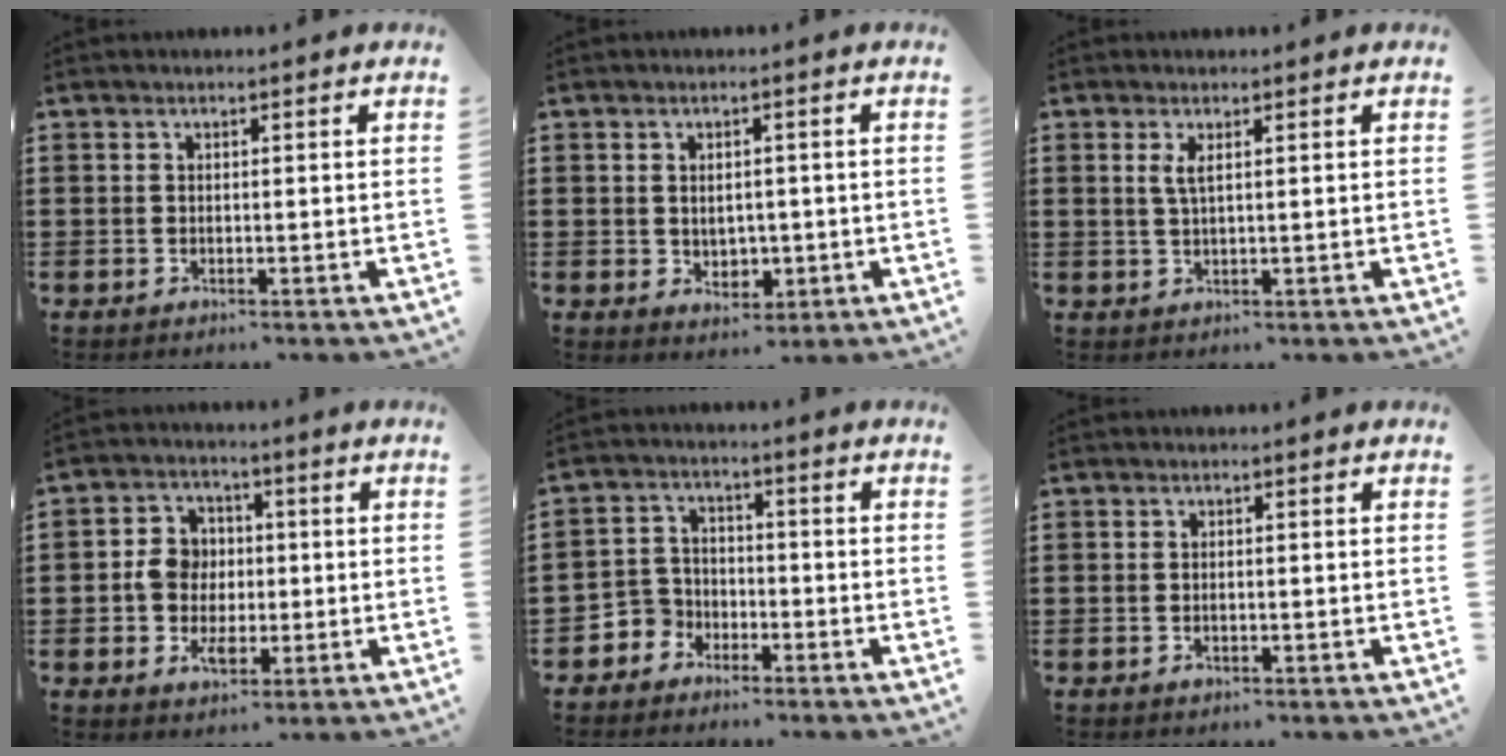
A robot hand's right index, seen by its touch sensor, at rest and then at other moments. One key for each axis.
{"total": 2.5, "fx": 0.2, "fy": 2.1, "fz": 1.4, "tx": -0.026, "ty": 0.005, "tz": 0.000}
{"total": 2.1, "fx": 0.8, "fy": 0.5, "fz": 1.8, "tx": -0.039, "ty": 0.002, "tz": 0.013}
{"total": 6.7, "fx": -0.5, "fy": 5.6, "fz": 3.7, "tx": -0.081, "ty": 0.009, "tz": -0.011}
{"total": 3.9, "fx": -2.5, "fy": 2.9, "fz": 0.3, "tx": -0.036, "ty": -0.003, "tz": -0.058}
{"total": 0.7, "fx": -0.4, "fy": 0.3, "fz": 0.5, "tx": -0.011, "ty": -0.004, "tz": -0.006}